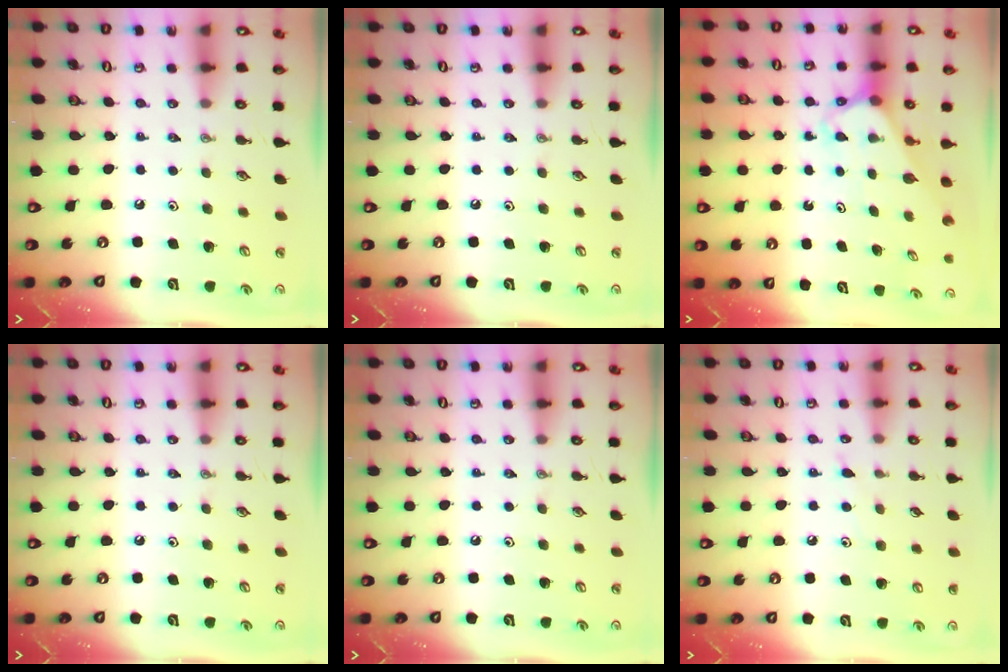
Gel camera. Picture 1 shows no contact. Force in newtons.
{"total": 0.0}
{"total": 2.8, "press": 2.8, "slide": 0.2}
{"total": 0.0}
{"total": 0.0}
{"total": 4.9, "press": 4.8, "slide": 0.6}